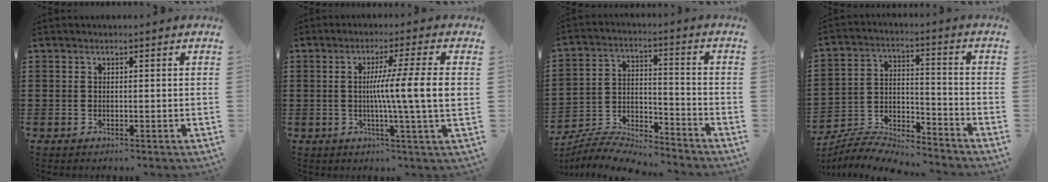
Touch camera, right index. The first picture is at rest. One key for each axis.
{"total": 9.3, "fx": 0.2, "fy": -0.6, "fz": 9.3, "tx": -0.167, "ty": -0.008, "tz": -0.004}
{"total": 6.6, "fx": -6.5, "fy": 0.8, "fz": 1.1, "tx": -0.033, "ty": 0.004, "tz": -0.132}
{"total": 6.8, "fx": -6.6, "fy": 1.0, "fz": 1.2, "tx": -0.026, "ty": 0.009, "tz": -0.132}